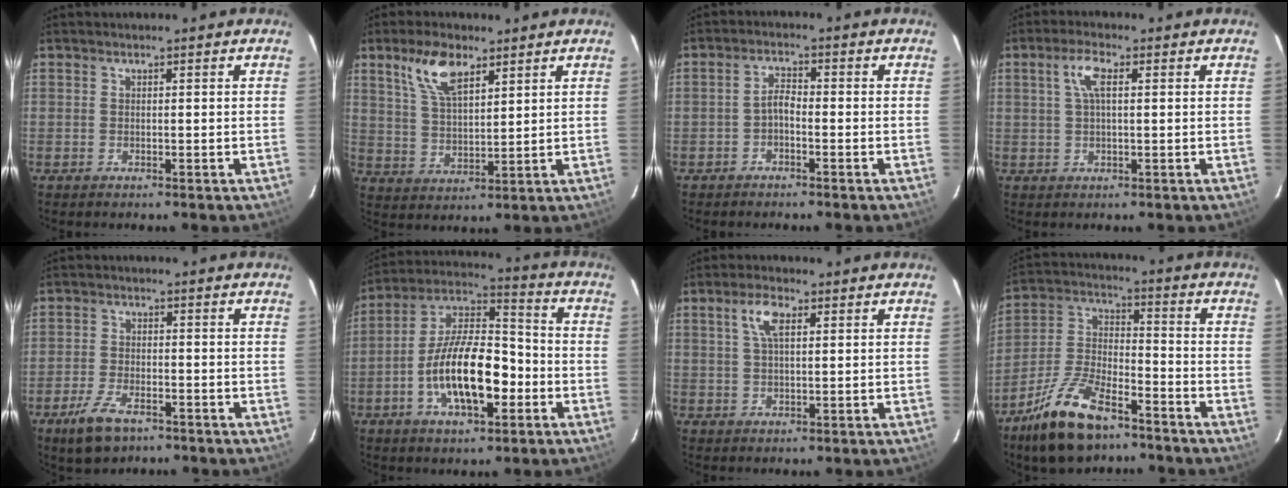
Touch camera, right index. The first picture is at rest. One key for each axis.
{"total": 8.9, "fx": 5.4, "fy": 3.8, "fz": 5.9, "tx": -0.115, "ty": 0.013, "tz": 0.110}
{"total": 2.1, "fx": -1.3, "fy": 0.8, "fz": 1.4, "tx": -0.031, "ty": 0.009, "tz": -0.026}
{"total": 4.0, "fx": 1.1, "fy": 1.3, "fz": 3.7, "tx": -0.074, "ty": 0.009, "tz": 0.021}
{"total": 7.2, "fx": -4.7, "fy": 3.2, "fz": 4.4, "tx": -0.111, "ty": -0.010, "tz": -0.085}
{"total": 16.7, "fx": -5.1, "fy": 7.0, "fz": 14.2, "tx": -0.266, "ty": 0.008, "tz": -0.091}
{"total": 4.6, "fx": 1.9, "fy": 1.8, "fz": 3.8, "tx": -0.072, "ty": 0.009, "tz": 0.035}
{"total": 16.2, "fx": -10.9, "fy": 6.5, "fz": 10.0, "tx": -0.213, "ty": 0.002, "tz": -0.204}